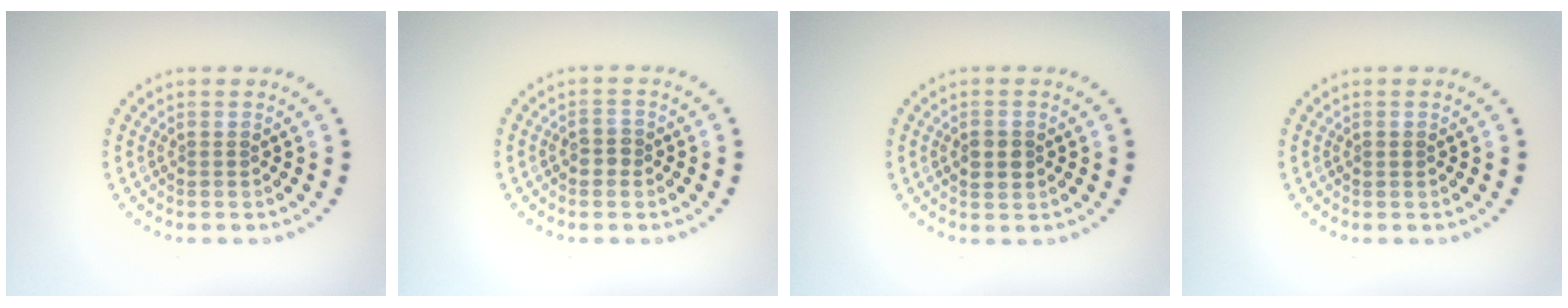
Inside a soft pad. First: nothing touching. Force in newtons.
{"total": 1.4, "press": 1.4, "slide": 0.3}
{"total": 2.4, "press": 2.4, "slide": 0.0}
{"total": 0.7, "press": 0.7, "slide": 0.0}